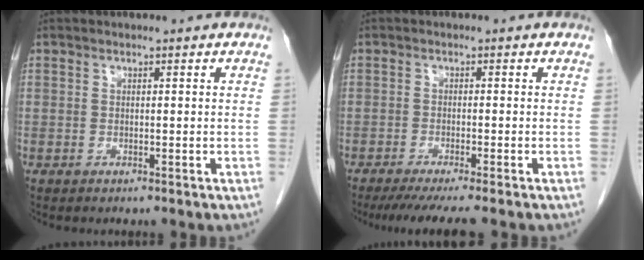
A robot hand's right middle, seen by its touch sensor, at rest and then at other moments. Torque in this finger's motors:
{"motor_torque": [0.63, -0.45, 0.22, 0.06]}